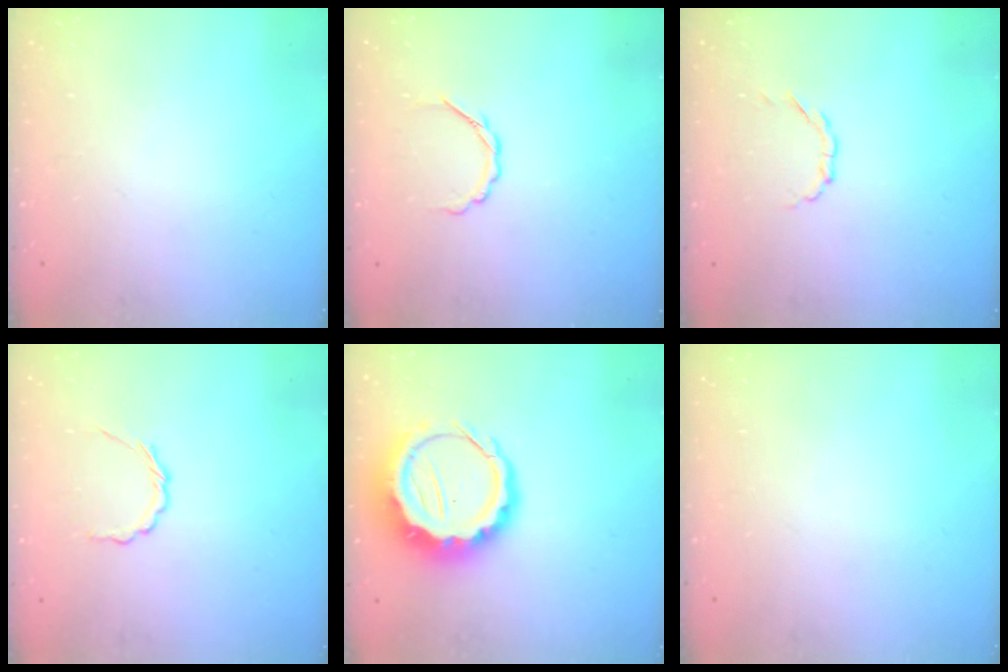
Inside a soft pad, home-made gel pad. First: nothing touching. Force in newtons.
{"total": 3.1, "press": 3.0, "slide": 1.0}
{"total": 2.7, "press": 2.5, "slide": 1.0}
{"total": 2.6, "press": 2.4, "slide": 1.0}
{"total": 11.4, "press": 11.1, "slide": 2.7}
{"total": 0.0}